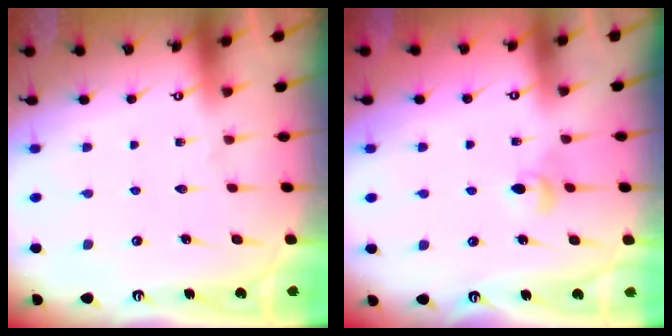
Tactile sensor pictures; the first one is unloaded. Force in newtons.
{"total": 4.2, "press": 4.2, "slide": 0.6}